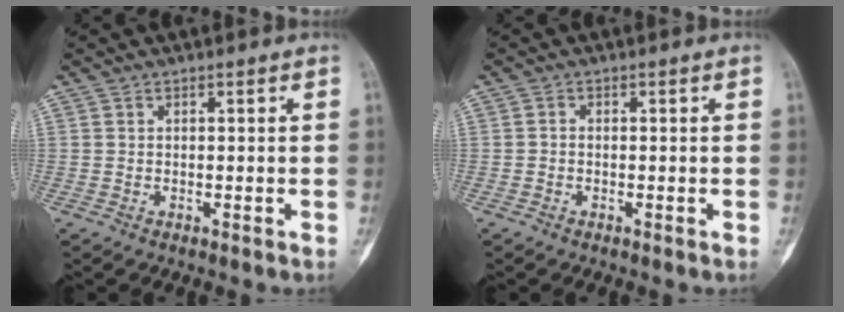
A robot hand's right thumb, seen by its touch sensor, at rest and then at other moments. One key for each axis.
{"total": 0.6, "fx": -0.3, "fy": 0.4, "fz": 0.4, "tx": -0.005, "ty": 0.001, "tz": -0.009}